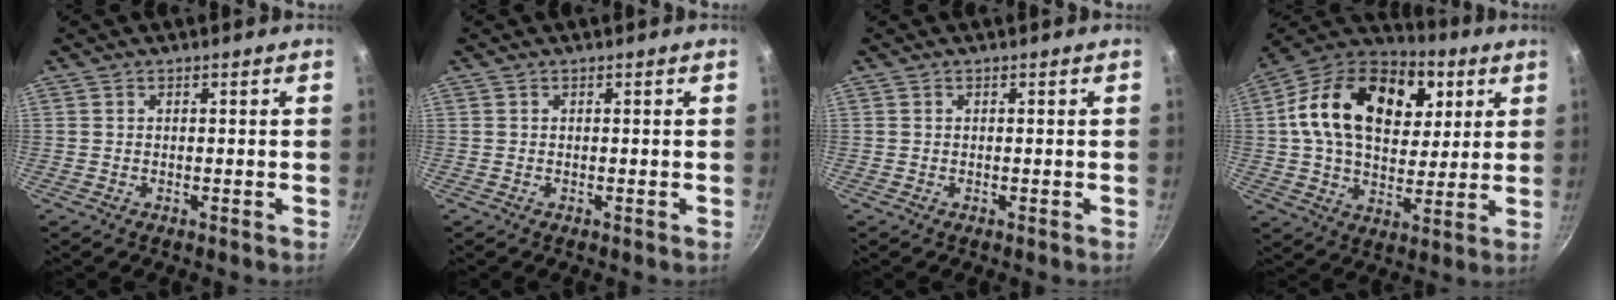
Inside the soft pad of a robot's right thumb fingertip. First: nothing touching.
{"total": 0.0}
{"total": 0.0}
{"total": 24.5, "force": [7.2, 16.2, 17.0], "torque": [-0.262, 0.004, 0.108]}